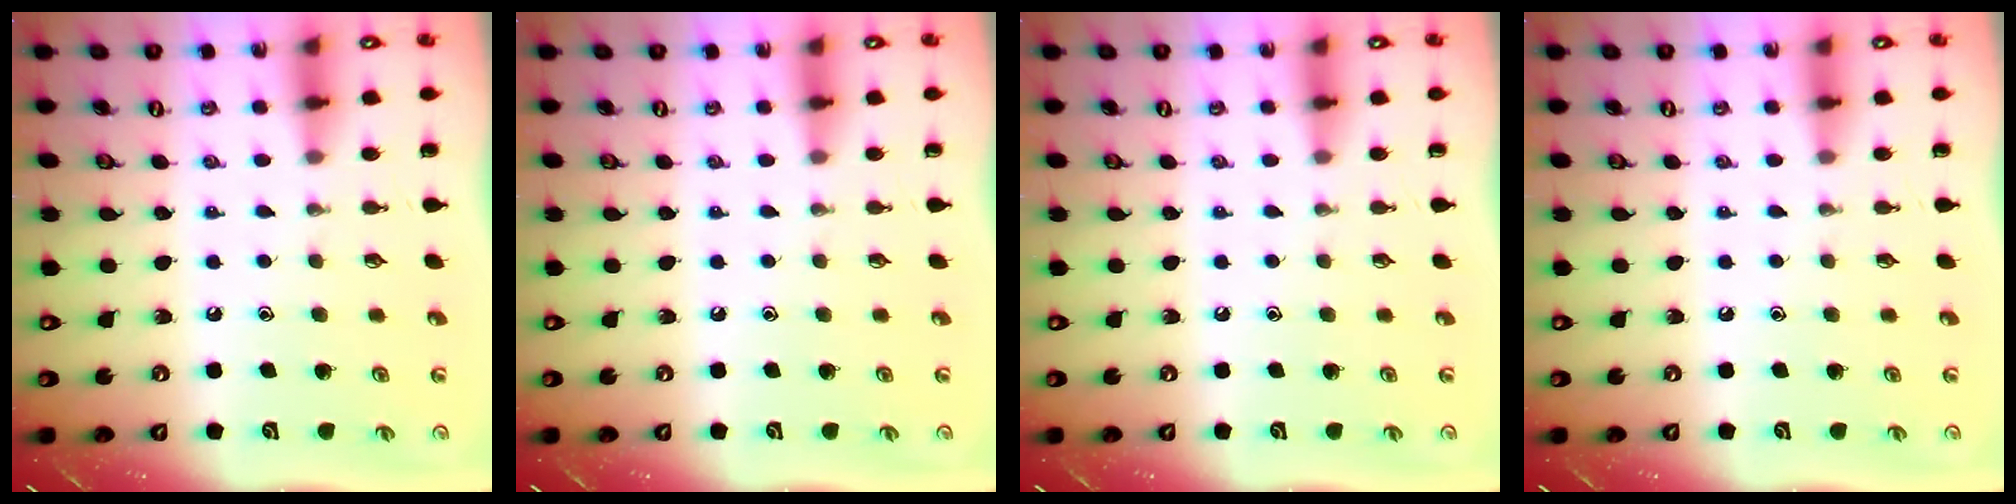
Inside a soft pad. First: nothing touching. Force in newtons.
{"total": 0.0}
{"total": 0.0}
{"total": 0.0}